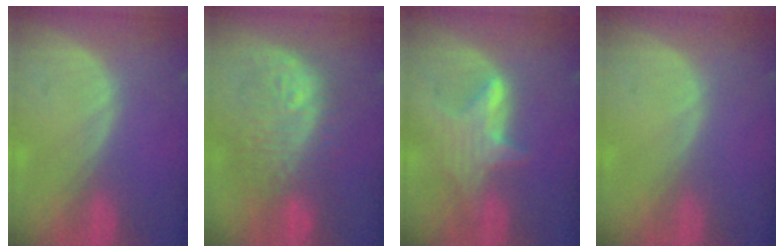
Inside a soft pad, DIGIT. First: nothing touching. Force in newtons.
{"total": 10.4, "press": 10.1, "slide": 2.6}
{"total": 5.1, "press": 5.1, "slide": 0.5}
{"total": 0.0}